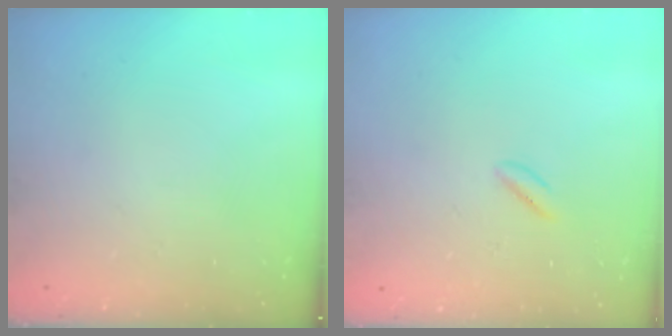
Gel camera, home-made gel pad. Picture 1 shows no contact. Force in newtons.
{"total": 0.8, "press": 0.4, "slide": 0.7}